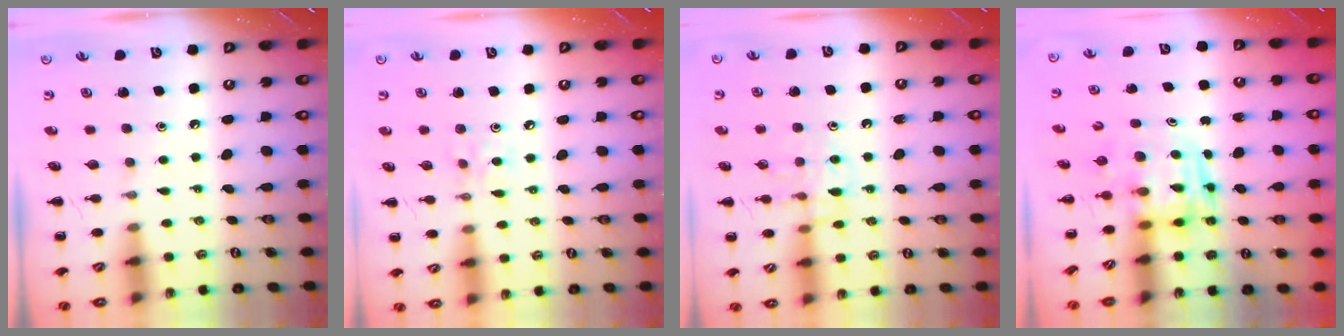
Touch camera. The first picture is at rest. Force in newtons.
{"total": 3.9, "press": 3.6, "slide": 1.3}
{"total": 10.1, "press": 10.1, "slide": 0.8}
{"total": 3.8, "press": 3.7, "slide": 0.7}